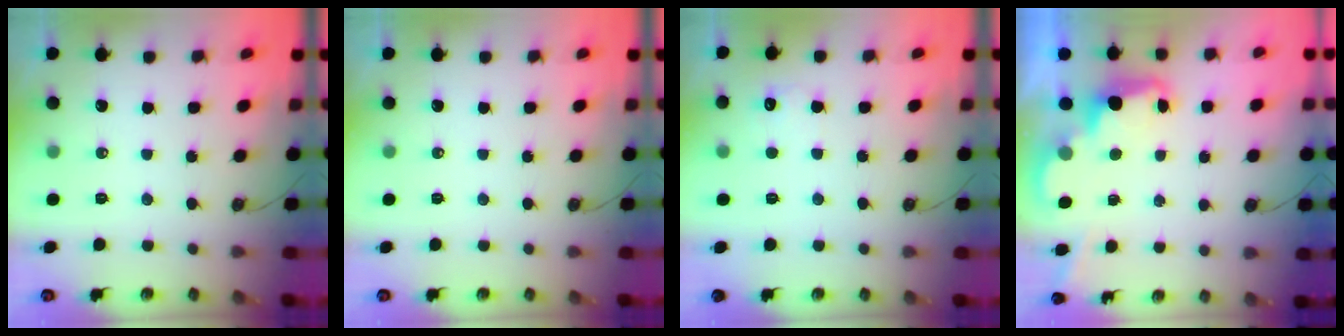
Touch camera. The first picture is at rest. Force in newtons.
{"total": 0.0}
{"total": 3.9, "press": 3.7, "slide": 1.0}
{"total": 2.5, "press": 2.5, "slide": 0.5}